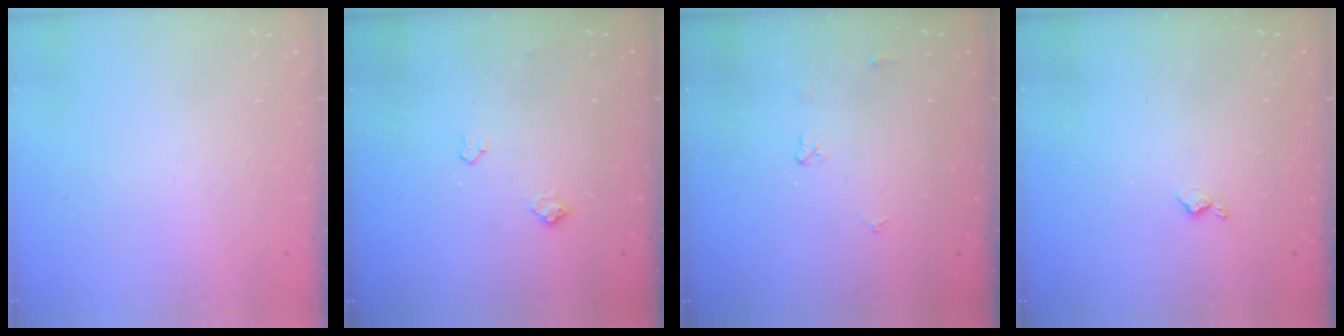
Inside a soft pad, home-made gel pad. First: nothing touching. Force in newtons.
{"total": 6.2, "press": 6.1, "slide": 0.6}
{"total": 3.4, "press": 3.4, "slide": 0.5}
{"total": 3.6, "press": 3.5, "slide": 0.6}